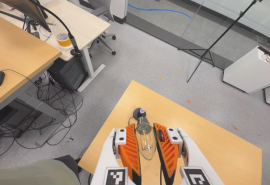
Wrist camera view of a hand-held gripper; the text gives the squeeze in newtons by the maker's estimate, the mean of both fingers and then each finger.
{"total": 19.6, "left": 21.0, "right": 18.1}